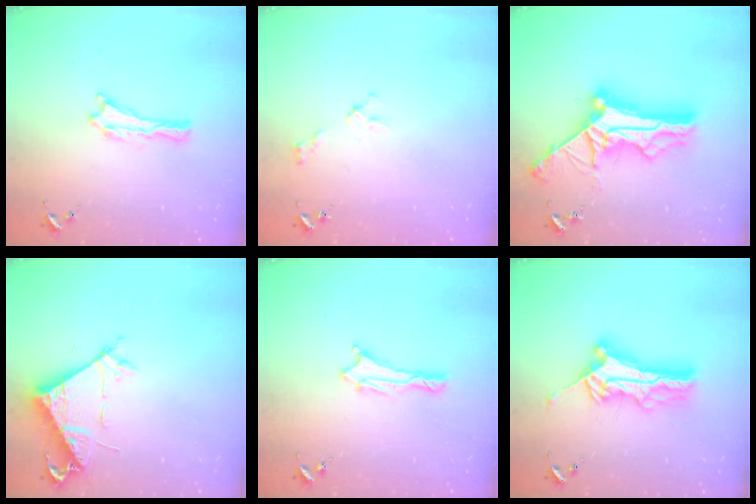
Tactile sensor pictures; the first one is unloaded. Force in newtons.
{"total": 2.7, "press": 2.6, "slide": 0.3}
{"total": 13.3, "press": 13.2, "slide": 1.4}
{"total": 7.3, "press": 7.3, "slide": 0.8}
{"total": 1.0, "press": 1.0, "slide": 0.2}
{"total": 10.8, "press": 10.8, "slide": 0.9}